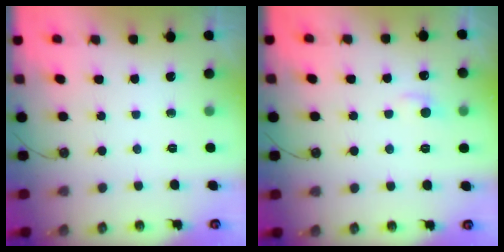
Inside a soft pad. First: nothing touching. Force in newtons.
{"total": 1.5, "press": 1.4, "slide": 0.6}